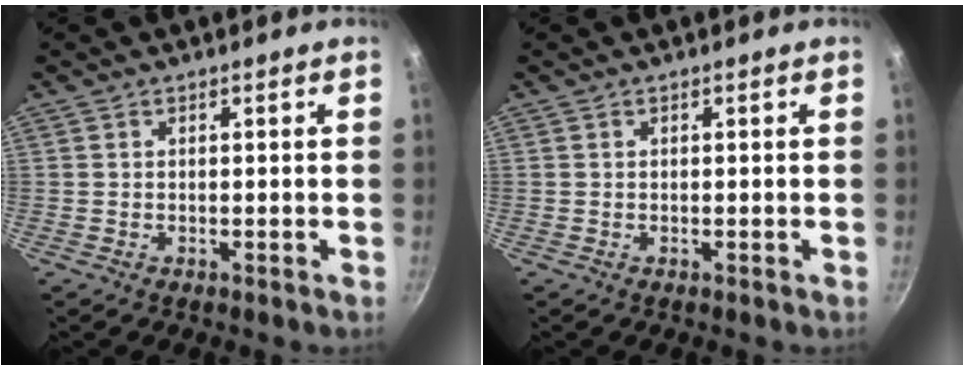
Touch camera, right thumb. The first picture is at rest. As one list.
[{"total": 0.0}]